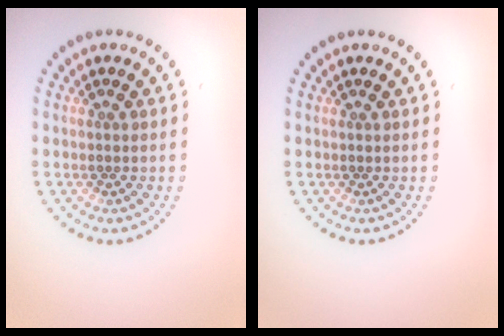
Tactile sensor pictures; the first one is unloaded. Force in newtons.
{"total": 0.0}